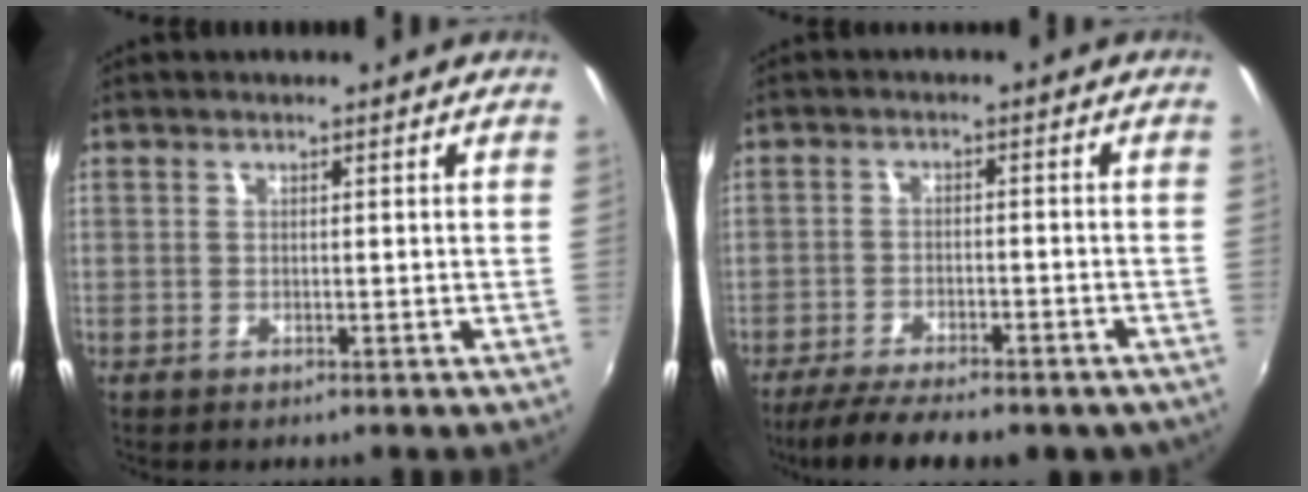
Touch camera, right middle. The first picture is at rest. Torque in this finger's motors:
{"motor_torque": [1.07, -1.07, 0.20, 0.09]}